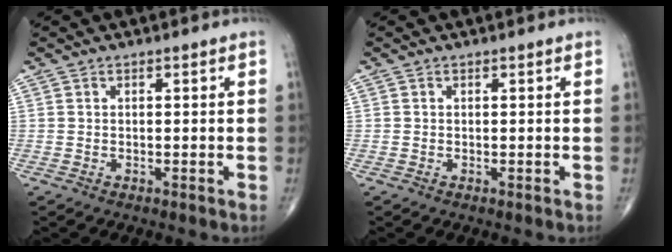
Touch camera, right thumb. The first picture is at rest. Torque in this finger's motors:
{"motor_torque": [-0.22, -0.02, -0.18, 0.00, 0.01]}